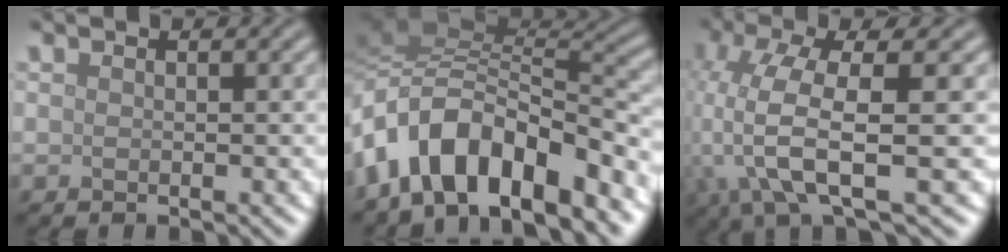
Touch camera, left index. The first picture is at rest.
{"total": 11.1, "force": [-6.3, 4.9, 7.7], "torque": [-0.119, 0.017, -0.119]}
{"total": 8.5, "force": [-1.3, 2.6, 8.0], "torque": [-0.177, 0.000, -0.028]}